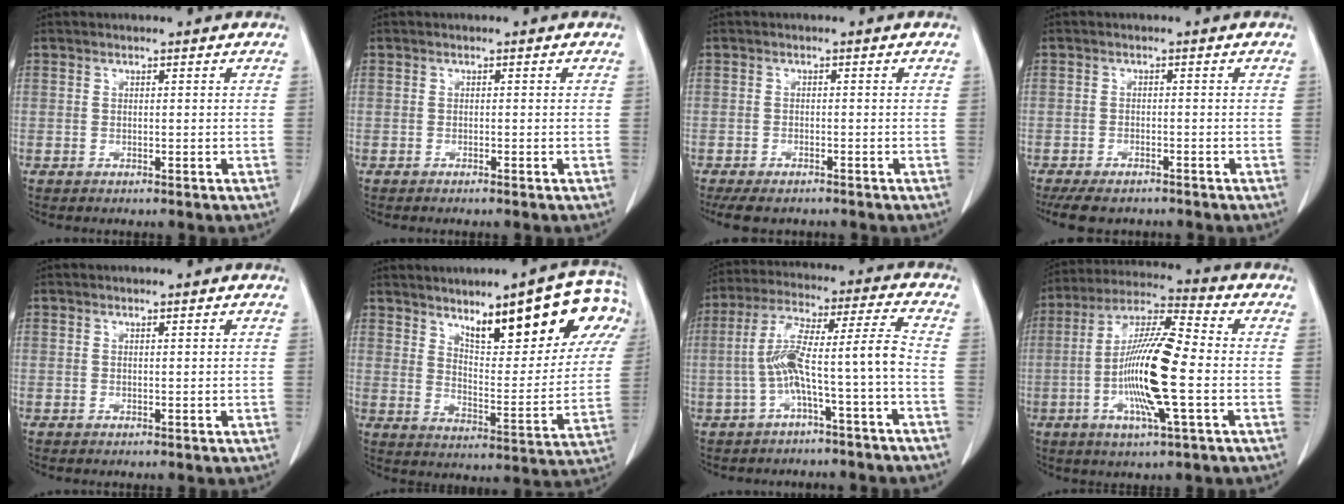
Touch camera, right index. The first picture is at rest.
{"total": 0.6, "force": [-0.5, -0.1, 0.3], "torque": [-0.008, -0.001, -0.008]}
{"total": 5.7, "force": [-4.8, 2.0, 2.5], "torque": [-0.033, -0.008, -0.071]}
{"total": 7.3, "force": [-6.1, 2.6, 3.0], "torque": [-0.042, -0.008, -0.090]}
{"total": 0.0}
{"total": 20.9, "force": [11.6, 4.9, 16.6], "torque": [-0.234, 0.009, 0.162]}
{"total": 10.1, "force": [-2.9, -0.2, 9.6], "torque": [-0.184, 0.035, -0.051]}
{"total": 15.0, "force": [-2.7, 1.2, 14.7], "torque": [-0.283, -0.003, -0.057]}